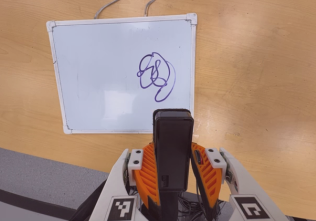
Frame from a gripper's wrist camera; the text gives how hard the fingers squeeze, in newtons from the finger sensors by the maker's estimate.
{"total": 3.5, "left": 2.0, "right": 5.1}